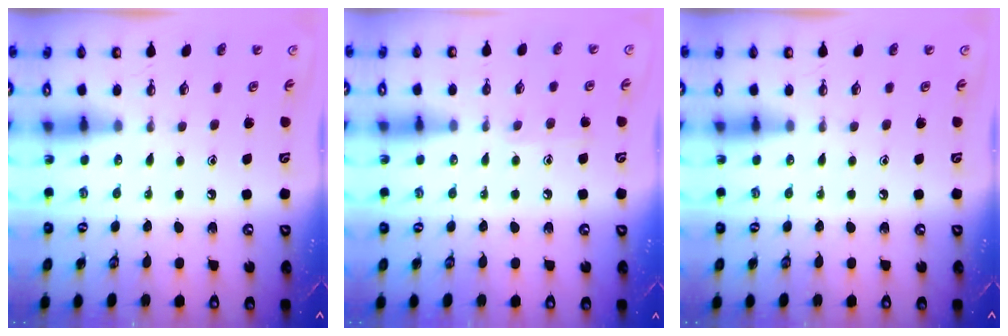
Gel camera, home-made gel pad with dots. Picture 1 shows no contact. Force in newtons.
{"total": 6.6, "press": 6.5, "slide": 0.7}
{"total": 0.0}